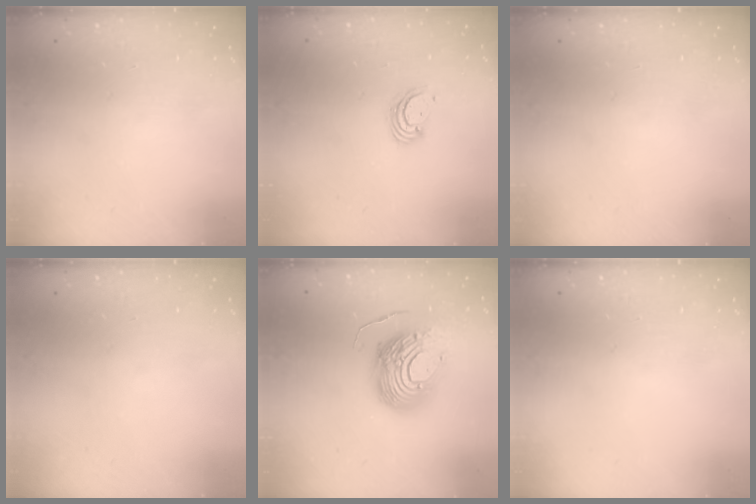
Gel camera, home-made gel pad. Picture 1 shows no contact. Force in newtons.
{"total": 3.1, "press": 3.1, "slide": 0.3}
{"total": 0.0}
{"total": 0.0}
{"total": 16.1, "press": 16.1, "slide": 1.4}
{"total": 0.0}